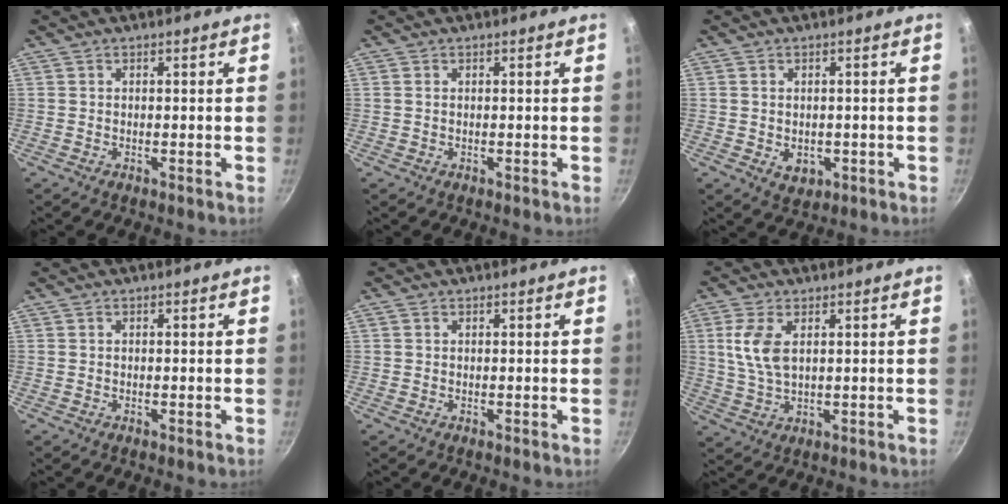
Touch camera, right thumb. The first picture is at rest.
{"total": 0.0}
{"total": 3.9, "force": [-0.6, 3.0, 2.4], "torque": [-0.028, -0.003, -0.001]}
{"total": 0.0}
{"total": 0.6, "force": [0.2, 0.4, 0.3], "torque": [-0.005, 0.002, 0.003]}
{"total": 7.0, "force": [2.0, 3.6, 5.7], "torque": [-0.115, -0.008, 0.043]}